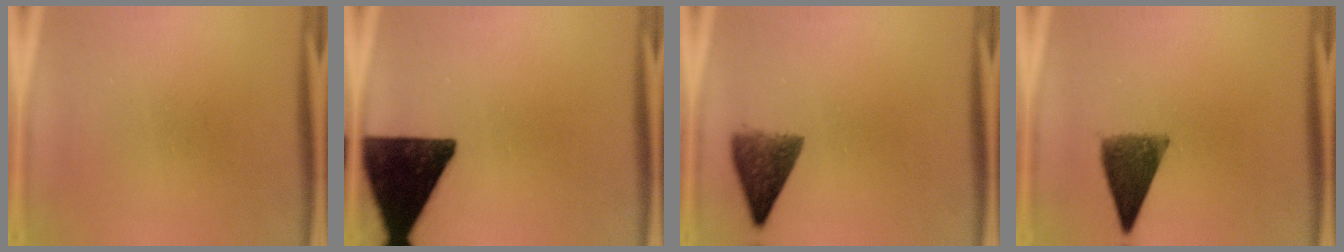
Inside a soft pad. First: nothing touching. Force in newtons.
{"total": 15.3}
{"total": 6.3}
{"total": 8.3}